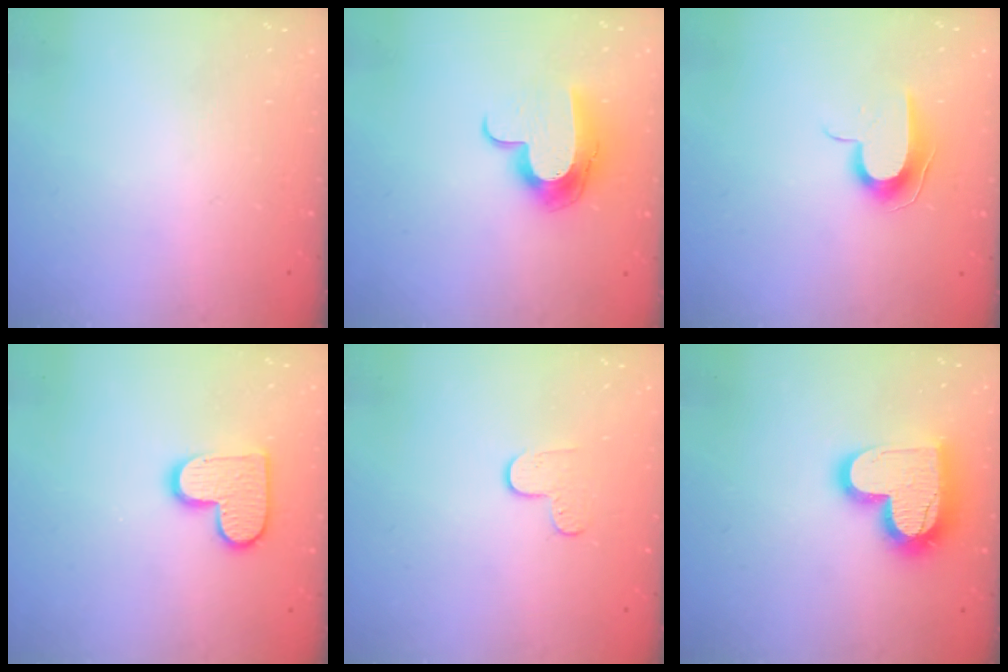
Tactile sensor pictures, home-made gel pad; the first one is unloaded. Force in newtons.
{"total": 11.3, "press": 11.3, "slide": 0.2}
{"total": 8.9, "press": 8.9, "slide": 0.8}
{"total": 11.9, "press": 11.9, "slide": 0.6}
{"total": 5.5, "press": 5.5, "slide": 0.5}
{"total": 17.0, "press": 16.9, "slide": 1.3}